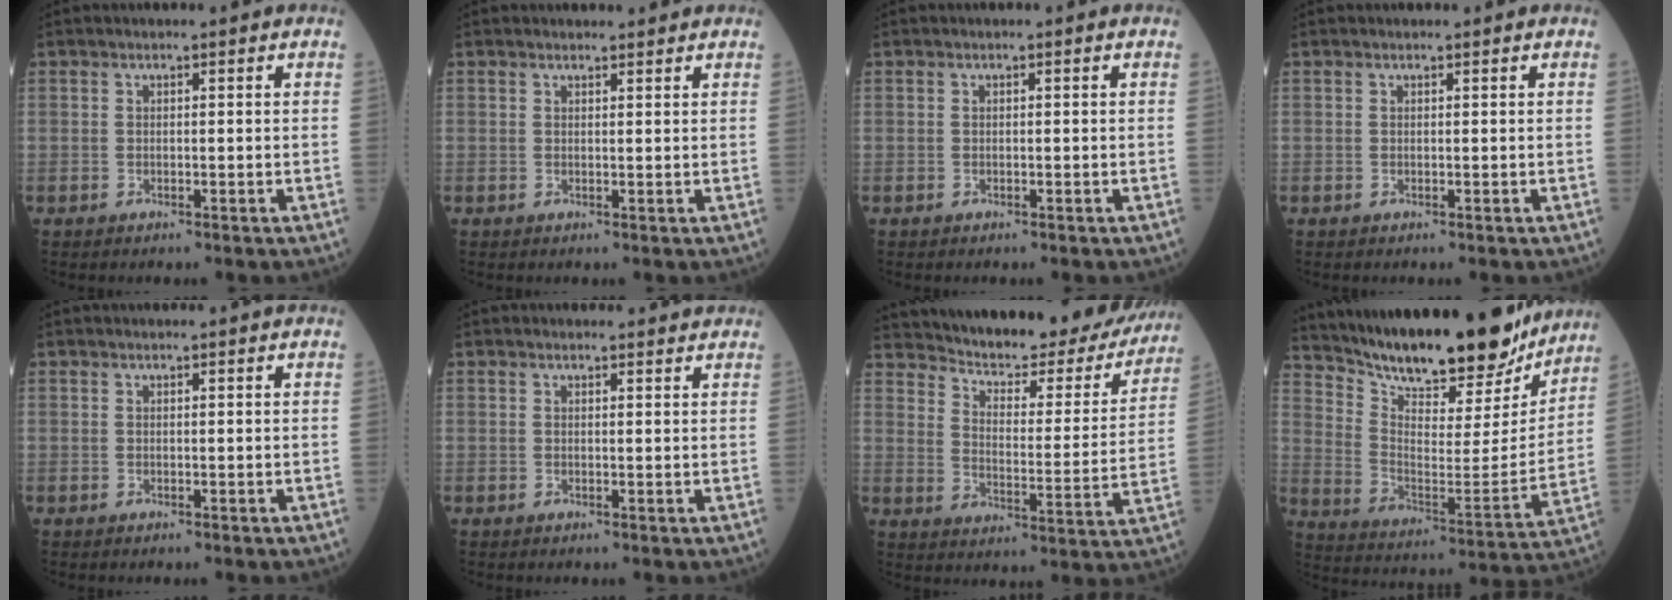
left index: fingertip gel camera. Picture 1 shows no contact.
{"total": 2.2, "force": [2.1, 0.5, 0.2], "torque": [-0.005, 0.006, 0.027]}
{"total": 0.0}
{"total": 0.0}
{"total": 0.6, "force": [0.6, 0.0, 0.1], "torque": [-0.004, 0.004, 0.008]}
{"total": 2.4, "force": [2.3, 0.7, 0.1], "torque": [-0.004, 0.003, 0.021]}
{"total": 23.0, "force": [21.1, 5.2, 7.5], "torque": [-0.099, -0.048, 0.265]}
{"total": 24.0, "force": [21.1, 5.2, 10.1], "torque": [-0.170, -0.042, 0.308]}